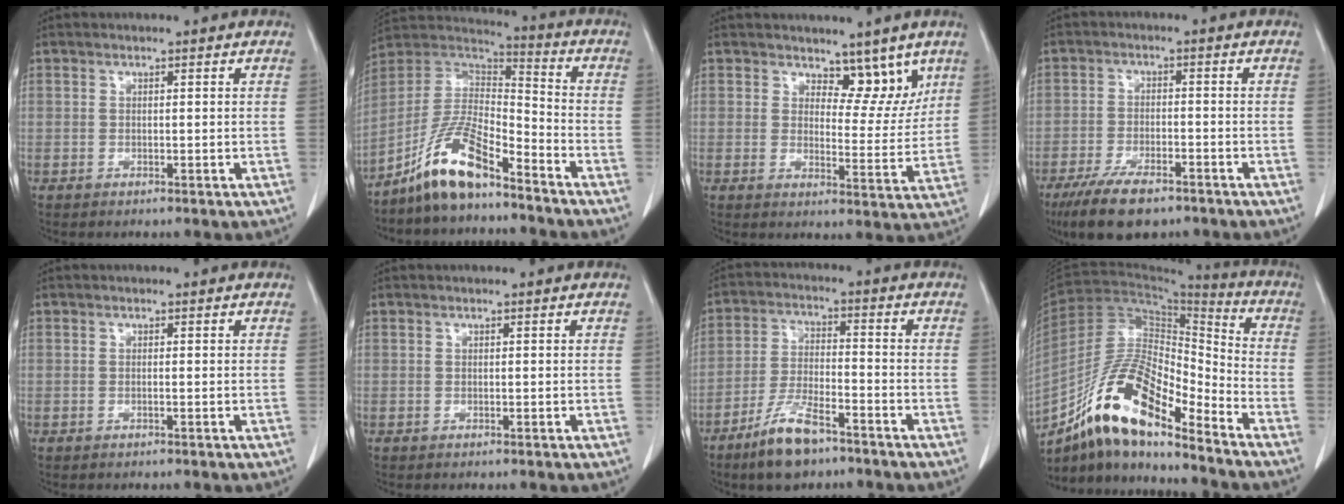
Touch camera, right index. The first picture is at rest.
{"total": 12.2, "force": [-8.8, 2.7, 8.1], "torque": [-0.172, 0.015, -0.167]}
{"total": 6.0, "force": [4.4, 3.0, 2.9], "torque": [-0.015, -0.011, 0.065]}
{"total": 9.1, "force": [-6.5, 3.1, 5.5], "torque": [-0.100, -0.013, -0.112]}
{"total": 0.0}
{"total": 0.0}
{"total": 9.1, "force": [-6.5, 2.4, 5.9], "torque": [-0.124, -0.013, -0.121]}
{"total": 16.6, "force": [-11.4, 4.0, 11.4], "torque": [-0.211, 0.015, -0.203]}